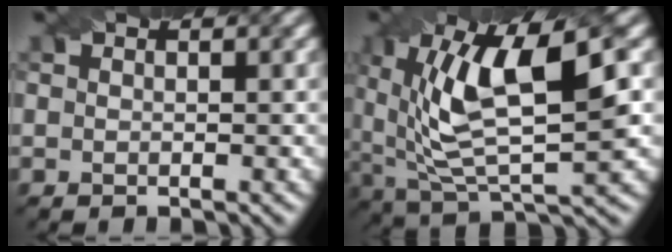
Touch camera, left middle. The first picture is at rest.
{"total": 10.4, "force": [2.4, 3.8, 9.4], "torque": [-0.181, 0.001, 0.041]}